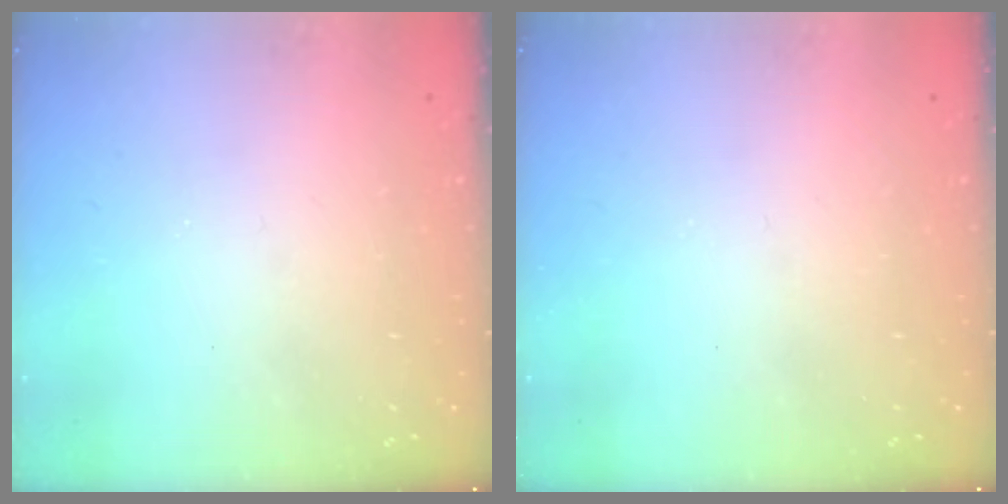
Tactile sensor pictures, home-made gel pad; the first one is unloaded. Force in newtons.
{"total": 0.0}